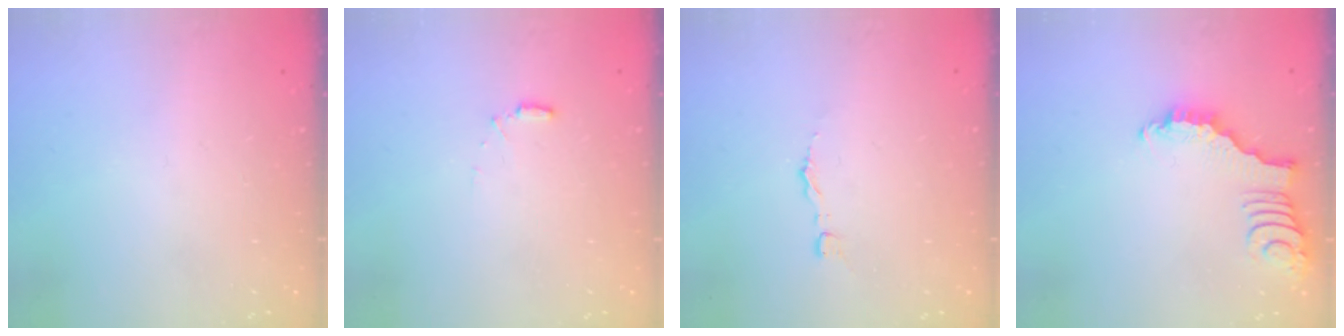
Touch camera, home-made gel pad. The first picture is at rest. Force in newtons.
{"total": 4.9, "press": 4.9, "slide": 0.5}
{"total": 2.9, "press": 2.9, "slide": 0.1}
{"total": 2.9, "press": 2.8, "slide": 0.4}